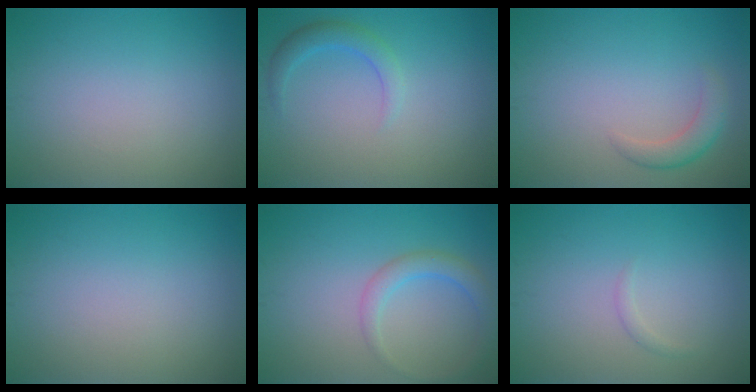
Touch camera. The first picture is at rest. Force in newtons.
{"total": 2.1, "press": 2.1, "slide": 0.1}
{"total": 2.1, "press": 2.1, "slide": 0.2}
{"total": 0.0}
{"total": 2.4, "press": 2.4, "slide": 0.1}
{"total": 0.6, "press": 0.6, "slide": 0.1}